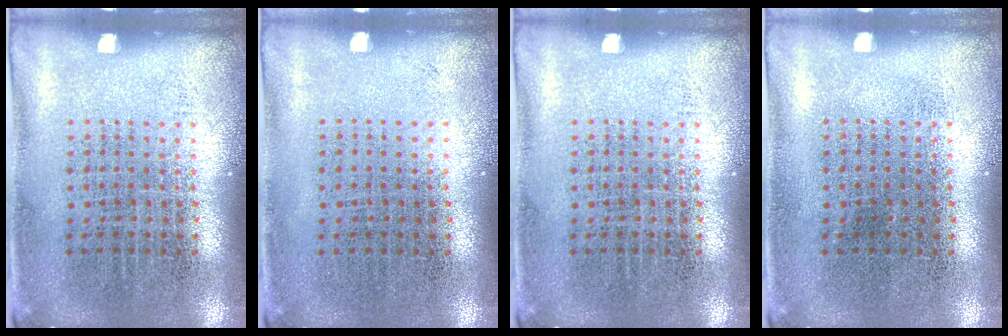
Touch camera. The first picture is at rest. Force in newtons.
{"total": 0.0}
{"total": 0.0}
{"total": 0.0}